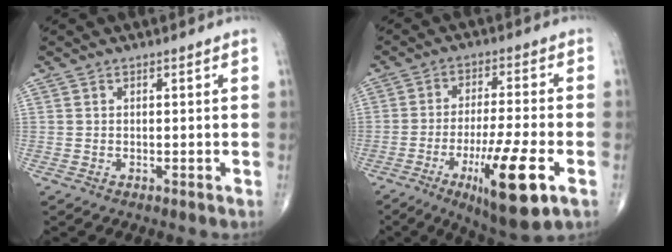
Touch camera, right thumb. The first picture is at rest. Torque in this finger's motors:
{"motor_torque": [2.62, 2.39, 2.00, -0.75, 0.57]}